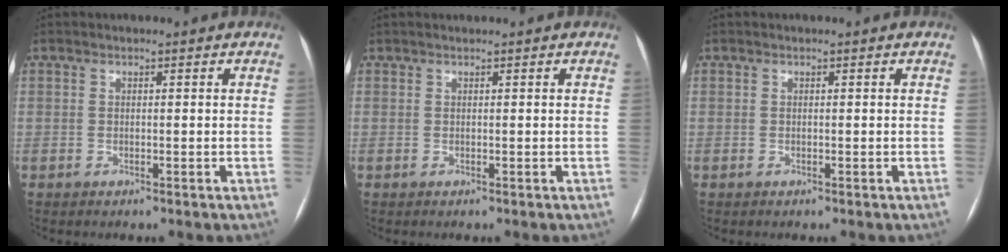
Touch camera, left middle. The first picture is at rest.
{"total": 0.0}
{"total": 0.0}